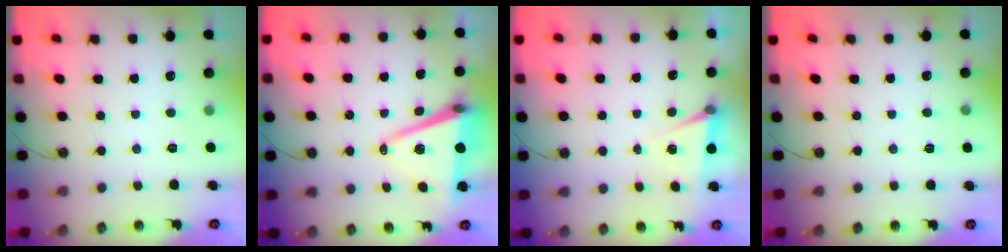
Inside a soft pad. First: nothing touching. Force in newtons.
{"total": 11.2, "press": 10.4, "slide": 4.0}
{"total": 5.3, "press": 2.5, "slide": 4.6}
{"total": 5.0, "press": 2.4, "slide": 4.4}